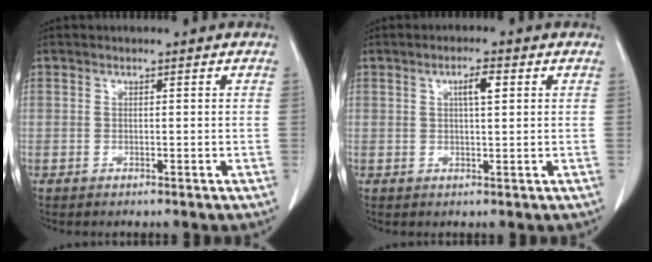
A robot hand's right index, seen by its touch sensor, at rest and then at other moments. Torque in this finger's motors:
{"motor_torque": [0.31, 0.05, 0.11, 0.04]}